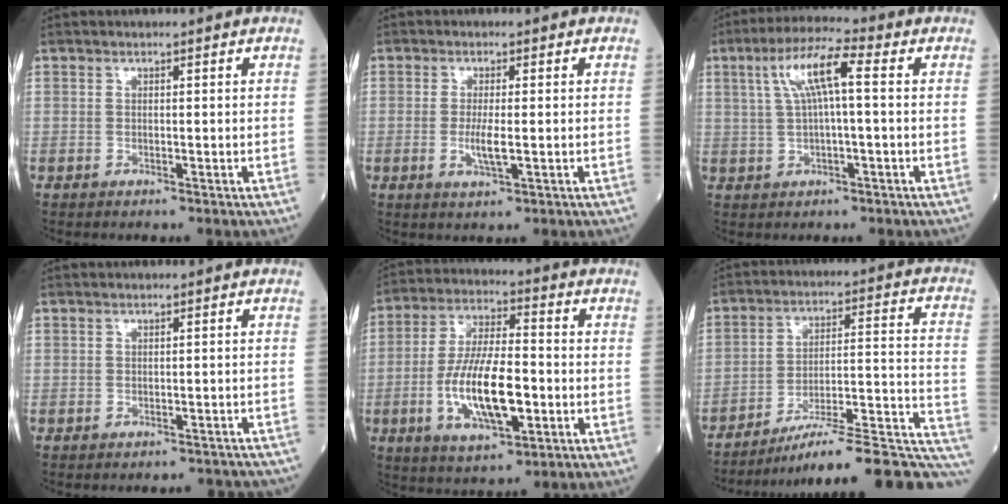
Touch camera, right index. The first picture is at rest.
{"total": 3.3, "force": [-0.5, 0.3, 3.2], "torque": [-0.068, -0.007, -0.008]}
{"total": 7.7, "force": [1.8, 0.9, 7.4], "torque": [-0.144, 0.026, 0.033]}
{"total": 5.9, "force": [-5.4, 2.1, 0.8], "torque": [0.002, 0.005, -0.053]}
{"total": 13.3, "force": [-3.2, 4.0, 12.3], "torque": [-0.243, -0.002, -0.054]}
{"total": 20.7, "force": [-15.5, 2.2, 13.6], "torque": [-0.126, 0.030, -0.227]}